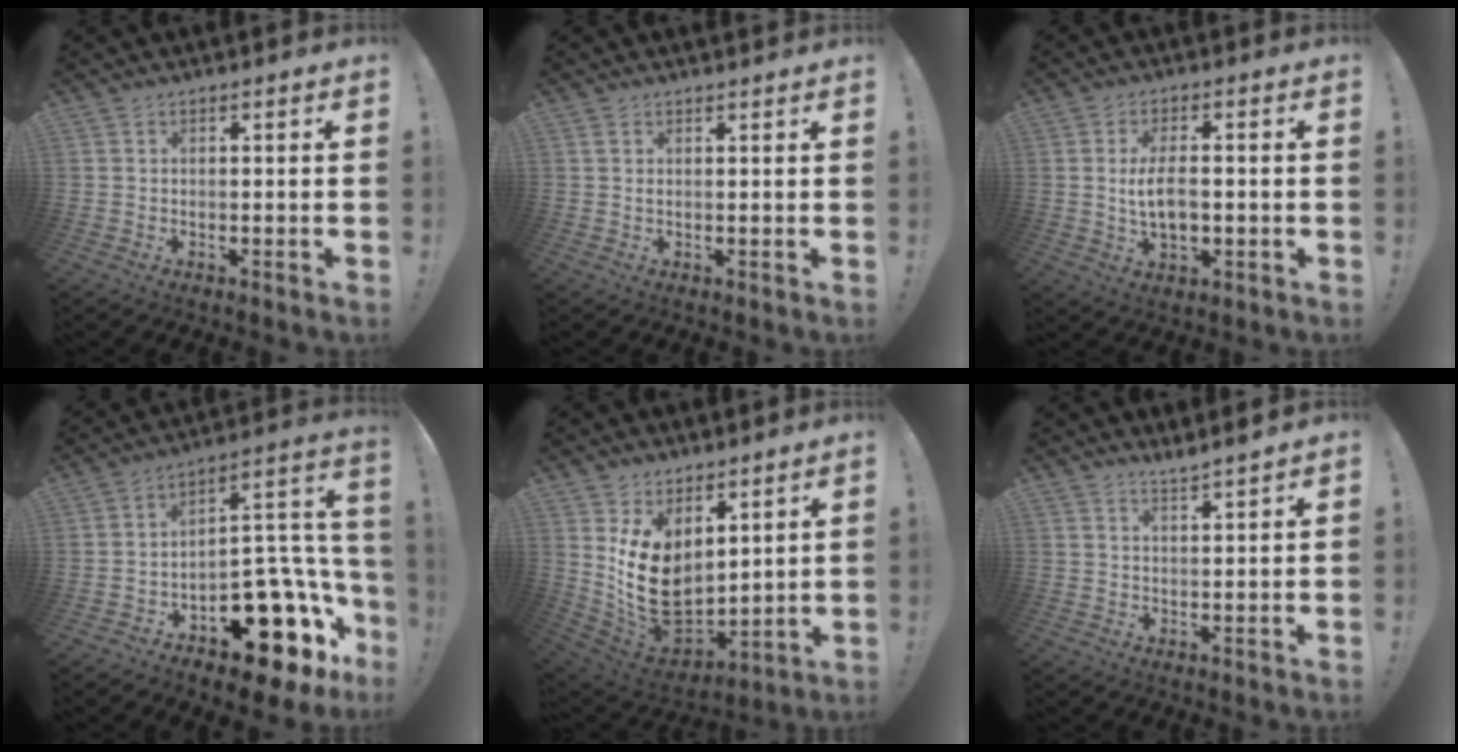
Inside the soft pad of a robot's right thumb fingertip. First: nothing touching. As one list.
[{"total": 1.1, "force": [0.9, 0.2, 0.5], "torque": [-0.005, -0.003, 0.016]}, {"total": 7.8, "force": [-0.3, 4.2, 6.6], "torque": [-0.106, -0.002, -0.008]}, {"total": 17.9, "force": [-9.7, 9.7, 11.4], "torque": [-0.106, 0.052, -0.145]}, {"total": 15.8, "force": [2.9, 11.3, 10.6], "torque": [-0.187, -0.044, 0.066]}, {"total": 3.3, "force": [3.1, -0.6, 1.1], "torque": [-0.014, -0.024, 0.052]}]